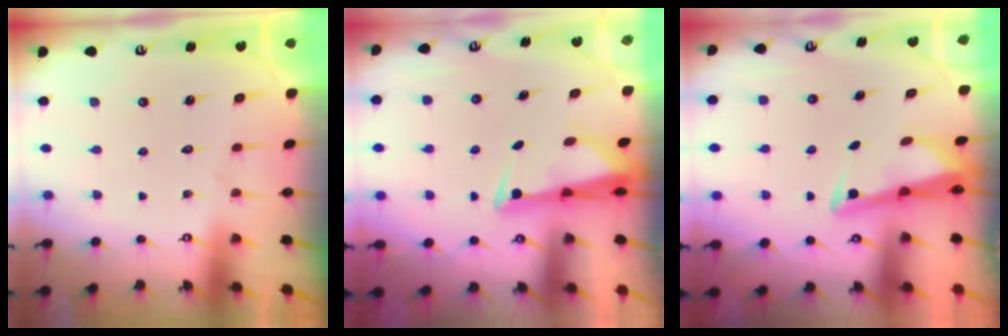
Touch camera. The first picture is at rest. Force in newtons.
{"total": 2.8, "press": 2.7, "slide": 0.9}
{"total": 3.2, "press": 3.1, "slide": 0.6}